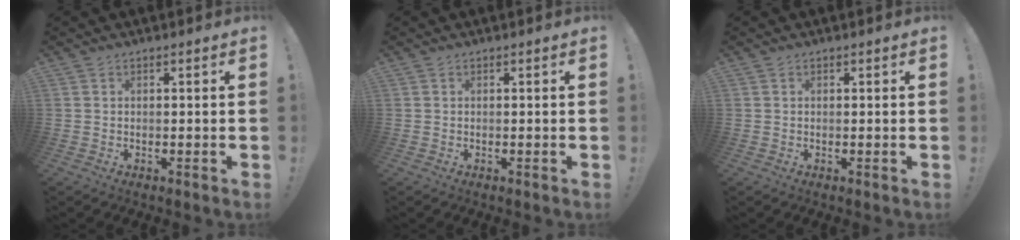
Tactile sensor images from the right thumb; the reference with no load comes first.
{"total": 0.0}
{"total": 0.0}